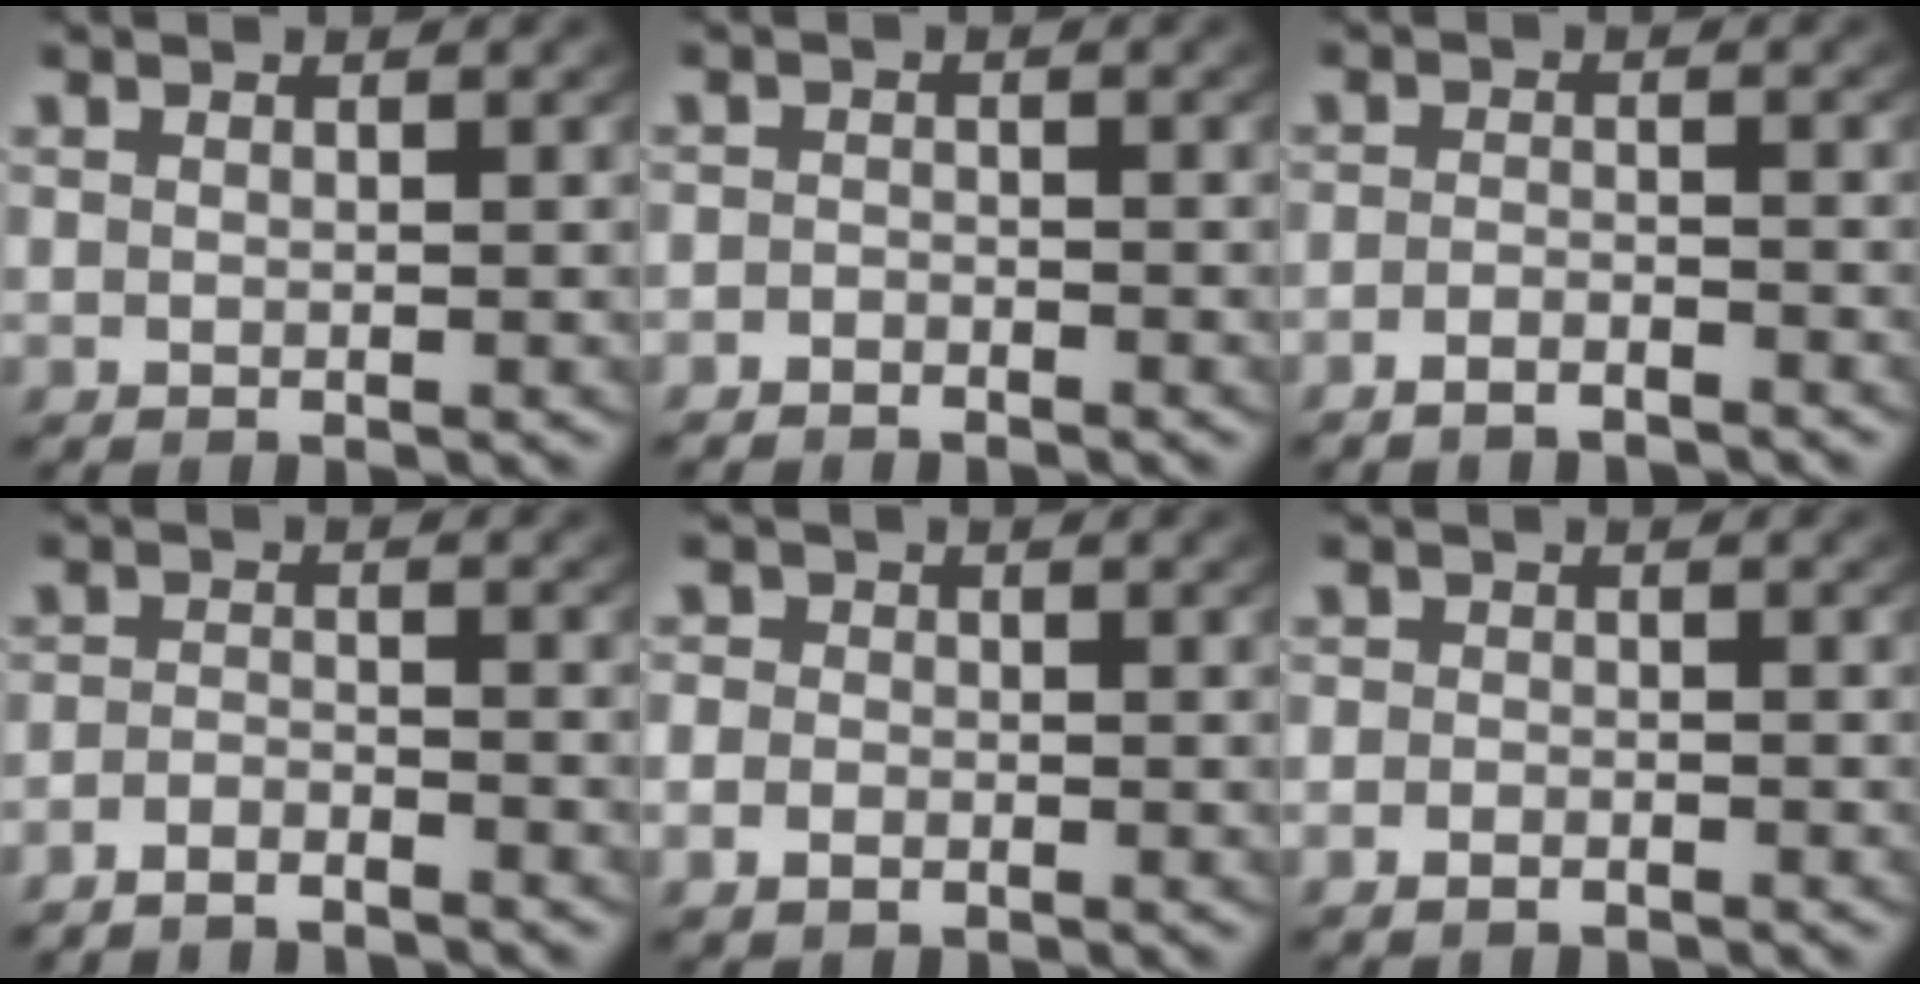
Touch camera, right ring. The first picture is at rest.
{"total": 1.8, "force": [-1.7, 0.5, -0.3], "torque": [0.000, -0.017, -0.024]}
{"total": 2.6, "force": [-2.6, 0.5, 0.5], "torque": [-0.012, -0.009, -0.042]}
{"total": 3.2, "force": [-3.1, 0.7, 0.4], "torque": [-0.014, -0.014, -0.049]}
{"total": 2.6, "force": [-0.9, 2.4, 0.6], "torque": [-0.021, -0.010, -0.015]}
{"total": 1.5, "force": [-1.2, 0.9, 0.2], "torque": [-0.006, -0.011, -0.016]}